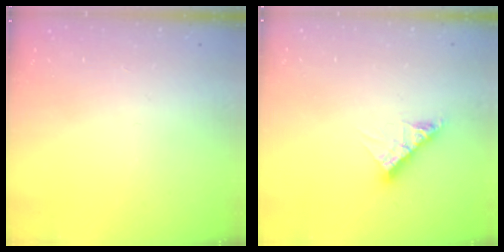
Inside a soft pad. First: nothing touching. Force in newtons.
{"total": 9.6, "press": 9.5, "slide": 0.9}